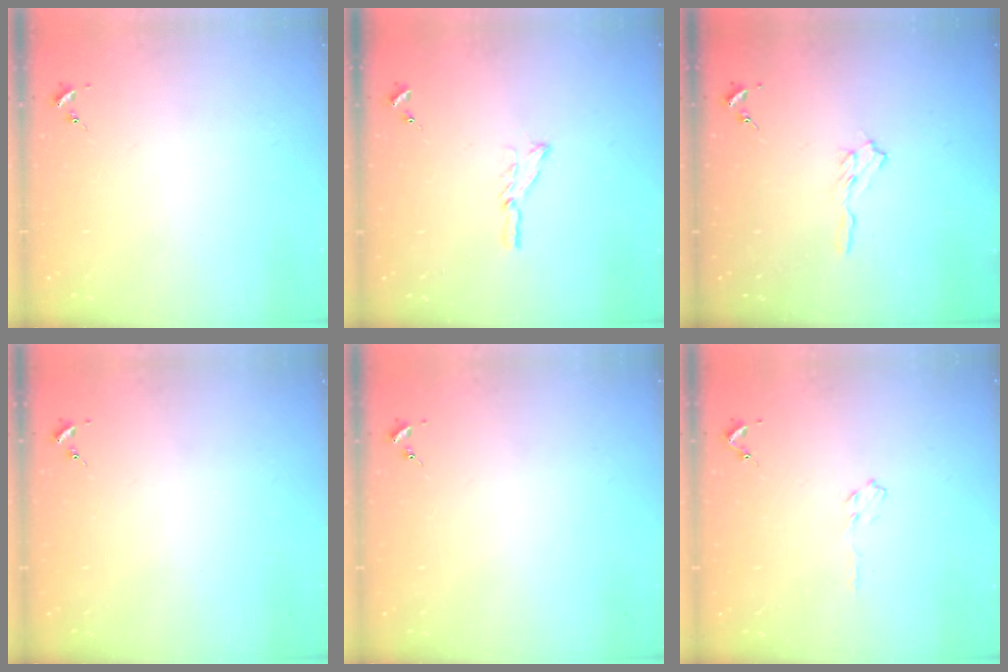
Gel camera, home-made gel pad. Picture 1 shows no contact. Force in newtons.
{"total": 6.4, "press": 6.3, "slide": 0.6}
{"total": 5.8, "press": 5.7, "slide": 0.6}
{"total": 0.0}
{"total": 0.0}
{"total": 3.5, "press": 3.4, "slide": 0.5}